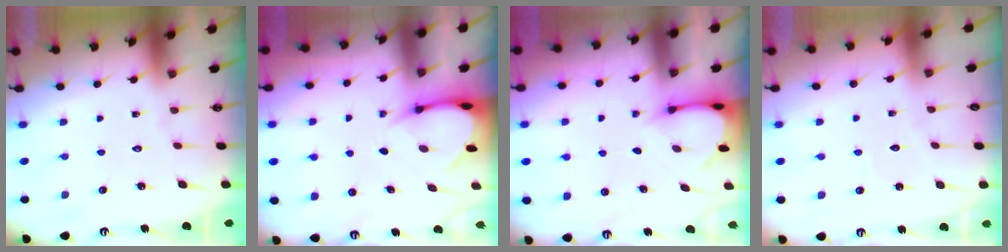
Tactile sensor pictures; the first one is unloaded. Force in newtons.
{"total": 3.4, "press": 3.4, "slide": 0.2}
{"total": 3.1, "press": 3.1, "slide": 0.2}
{"total": 2.4, "press": 2.4, "slide": 0.2}